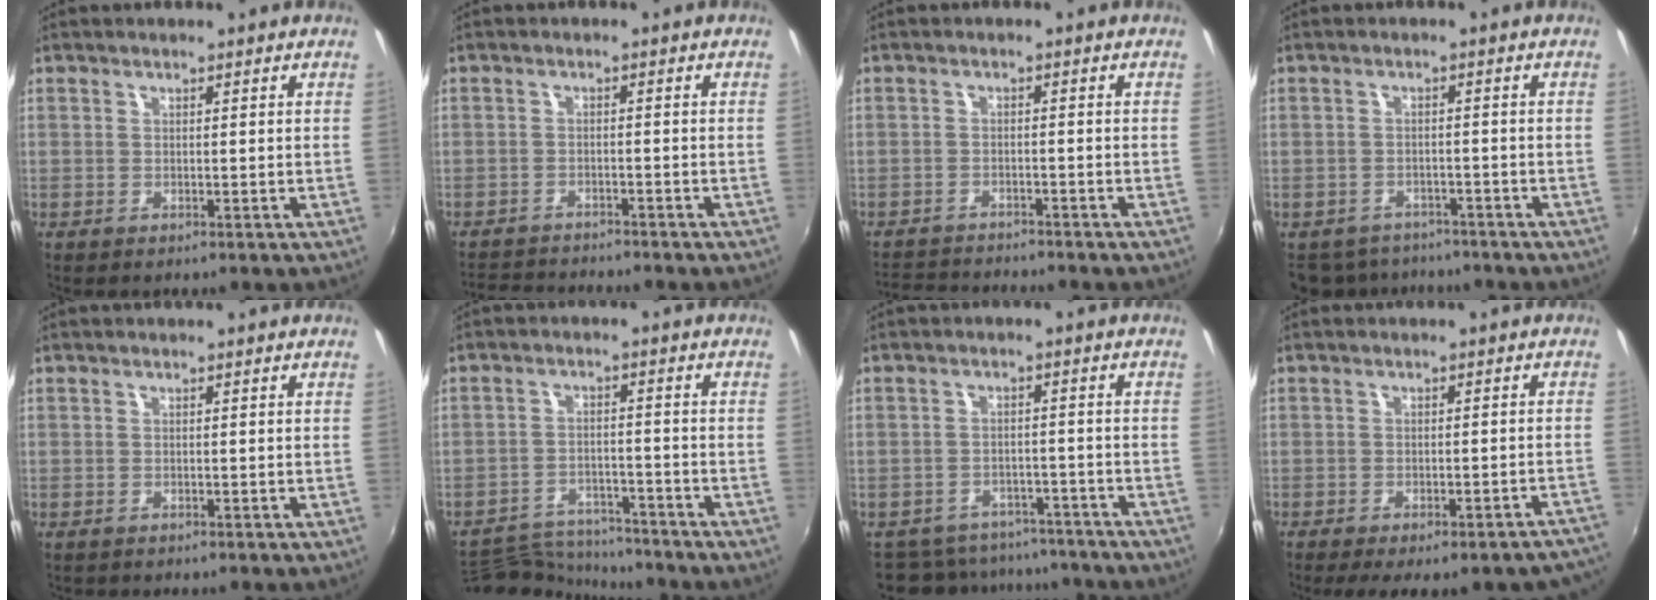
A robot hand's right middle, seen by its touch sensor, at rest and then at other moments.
{"total": 6.8, "force": [-6.5, 0.7, 1.6], "torque": [-0.052, -0.009, -0.106]}
{"total": 7.0, "force": [-6.7, 0.7, 1.6], "torque": [-0.053, -0.007, -0.111]}
{"total": 9.4, "force": [-8.1, 4.0, 2.3], "torque": [-0.066, -0.003, -0.115]}
{"total": 0.5, "force": [-0.5, 0.1, 0.1], "torque": [-0.005, -0.001, -0.007]}
{"total": 12.6, "force": [-11.9, 2.1, 3.3], "torque": [-0.089, 0.004, -0.192]}
{"total": 12.8, "force": [-11.2, 5.3, 3.0], "torque": [-0.073, 0.015, -0.146]}
{"total": 14.1, "force": [-12.1, 2.6, 6.6], "torque": [-0.099, -0.016, -0.140]}